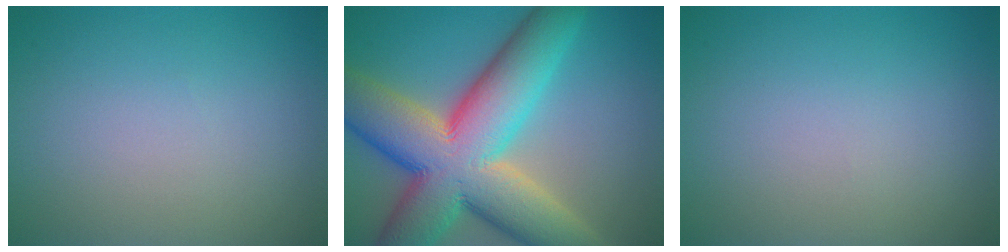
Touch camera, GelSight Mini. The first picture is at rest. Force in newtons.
{"total": 15.7, "press": 15.7, "slide": 0.9}
{"total": 0.0}